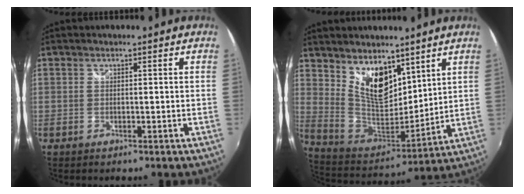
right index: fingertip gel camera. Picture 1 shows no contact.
{"total": 14.0, "force": [8.3, 7.3, 8.6], "torque": [-0.157, -0.005, 0.165]}